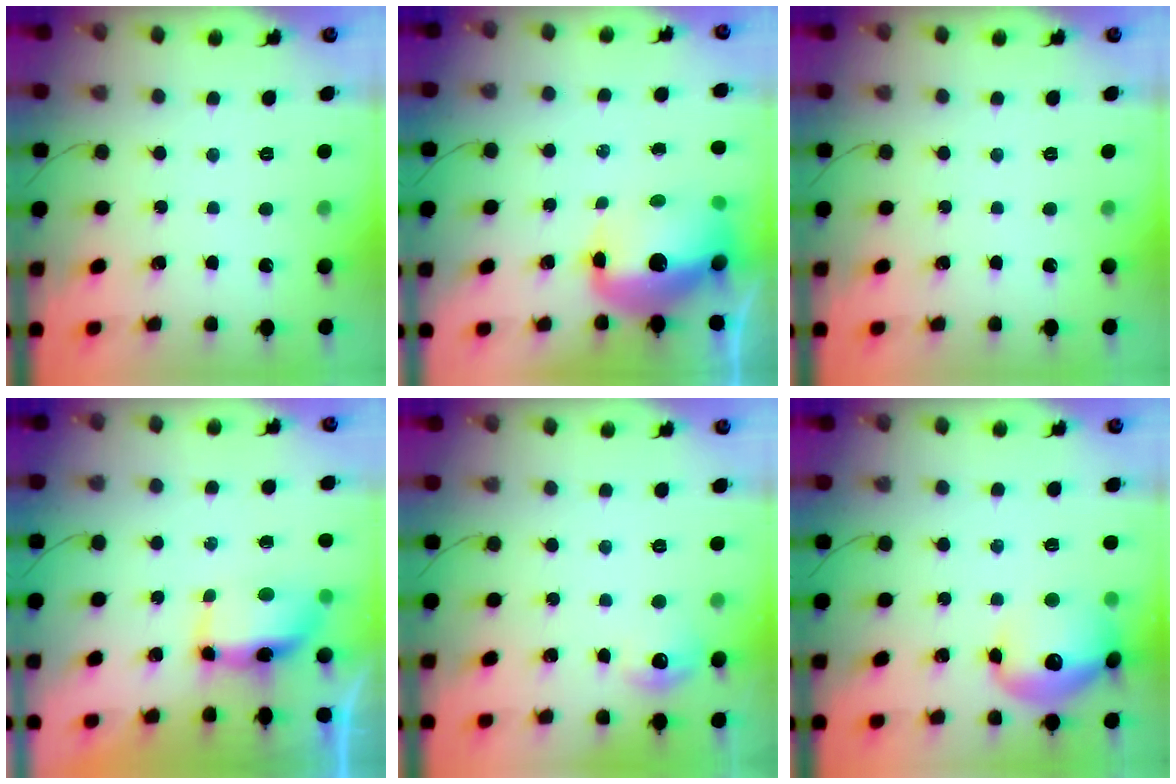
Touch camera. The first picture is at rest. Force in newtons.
{"total": 14.9, "press": 14.5, "slide": 3.4}
{"total": 0.0}
{"total": 10.3, "press": 8.2, "slide": 6.2}
{"total": 6.3, "press": 6.2, "slide": 1.2}
{"total": 15.5, "press": 15.4, "slide": 1.7}